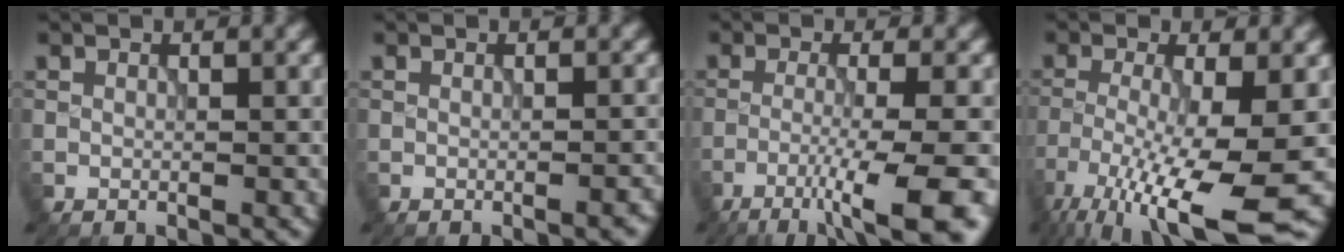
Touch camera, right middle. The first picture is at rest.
{"total": 1.0, "force": [-0.6, 0.3, 0.8], "torque": [-0.010, 0.001, -0.011]}
{"total": 7.8, "force": [-4.2, 1.1, 6.5], "torque": [-0.097, -0.001, -0.073]}
{"total": 9.9, "force": [-5.1, 2.0, 8.3], "torque": [-0.158, -0.019, -0.089]}